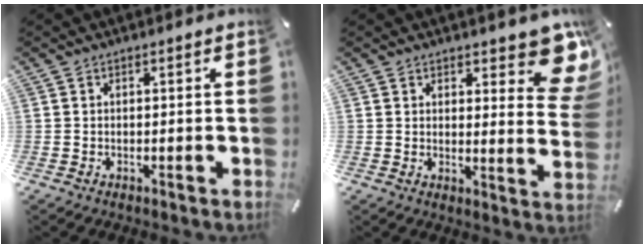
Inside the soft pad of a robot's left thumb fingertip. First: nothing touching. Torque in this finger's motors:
{"motor_torque": [0.54, -0.03, 0.40, 0.06, 0.05]}